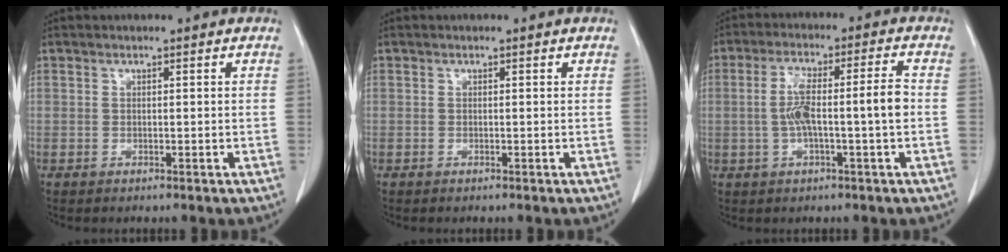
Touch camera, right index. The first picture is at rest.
{"total": 0.0}
{"total": 8.3, "force": [-0.8, 0.6, 8.2], "torque": [-0.158, 0.022, -0.014]}